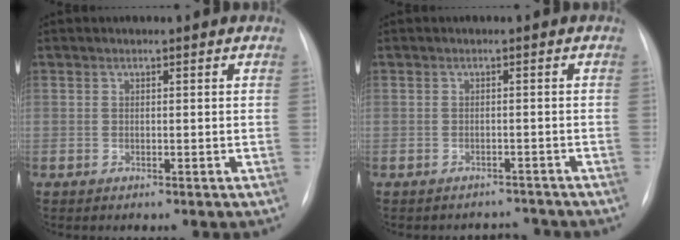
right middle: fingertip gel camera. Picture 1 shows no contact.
{"total": 3.5, "force": [-3.2, 0.9, -0.9], "torque": [0.015, 0.006, -0.043]}